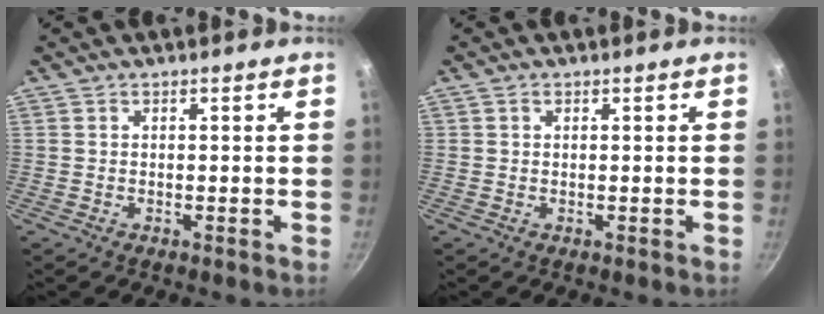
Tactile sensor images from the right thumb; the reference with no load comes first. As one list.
[{"total": 0.6, "force": [0.3, 0.3, 0.4], "torque": [-0.008, 0.003, 0.004]}]